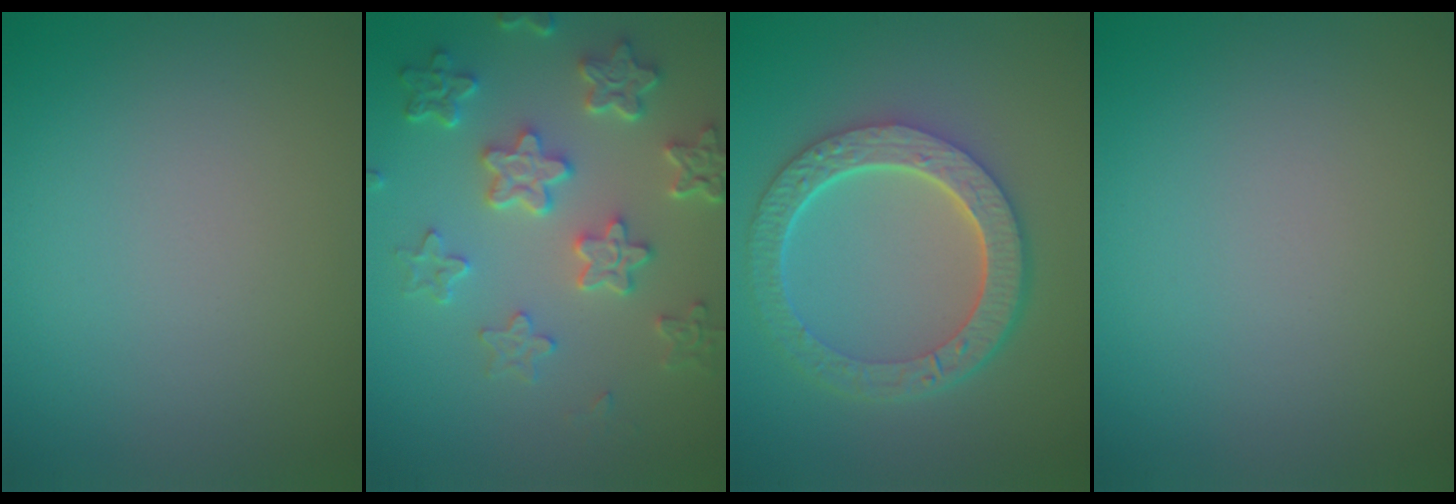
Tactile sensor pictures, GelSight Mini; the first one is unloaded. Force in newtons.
{"total": 5.8, "press": 4.6, "slide": 3.6}
{"total": 6.7, "press": 4.9, "slide": 4.5}
{"total": 0.0}